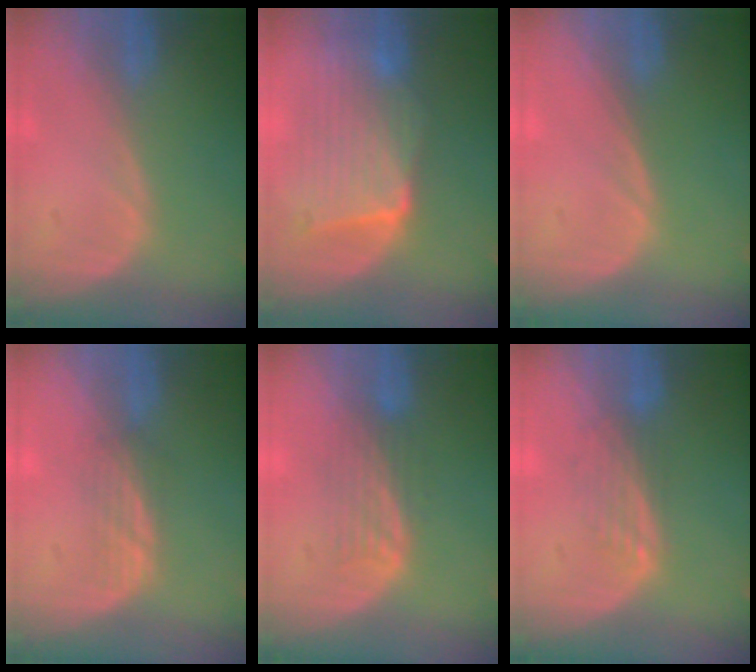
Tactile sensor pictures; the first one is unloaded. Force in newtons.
{"total": 9.6, "press": 8.7, "slide": 4.1}
{"total": 0.0}
{"total": 2.4, "press": 2.4, "slide": 0.5}
{"total": 4.3, "press": 3.6, "slide": 2.3}
{"total": 3.5, "press": 2.9, "slide": 2.1}